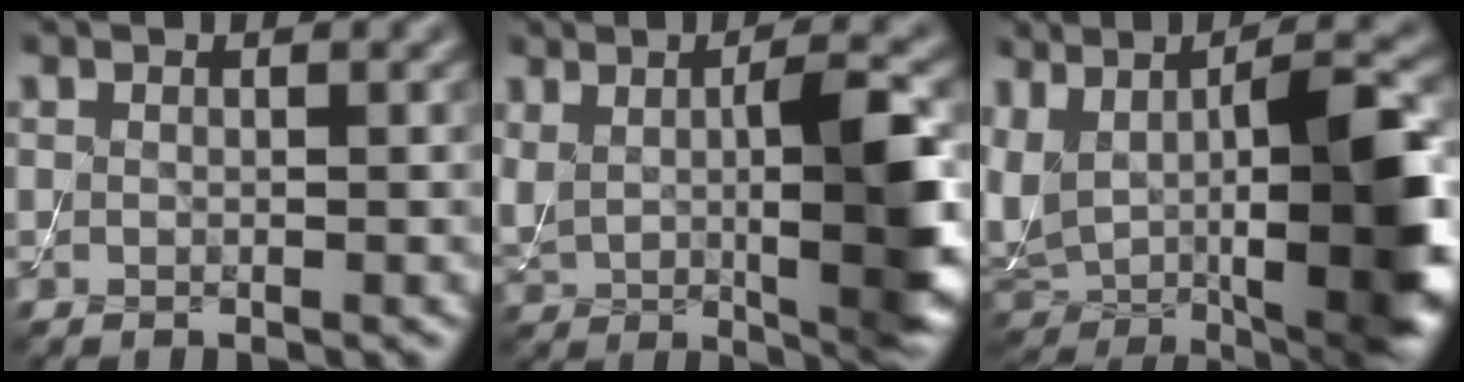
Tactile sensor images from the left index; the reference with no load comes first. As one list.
[{"total": 9.4, "force": [1.0, 3.0, 8.8], "torque": [-0.149, -0.007, 0.023]}, {"total": 13.3, "force": [0.3, 5.9, 11.9], "torque": [-0.208, -0.016, 0.016]}]